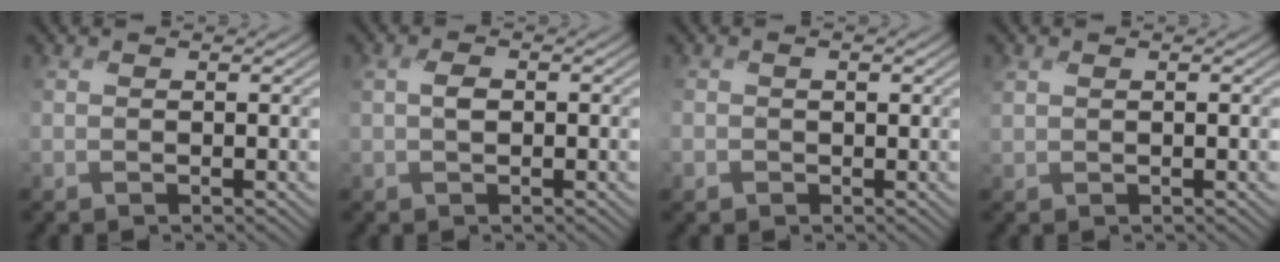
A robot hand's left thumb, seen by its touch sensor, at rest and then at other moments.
{"total": 2.1, "force": [-0.3, 1.2, 1.7], "torque": [-0.037, 0.002, -0.007]}
{"total": 1.4, "force": [-0.2, 1.3, 0.5], "torque": [-0.014, -0.004, -0.005]}
{"total": 1.5, "force": [0.4, 1.1, 0.9], "torque": [-0.026, -0.001, 0.008]}